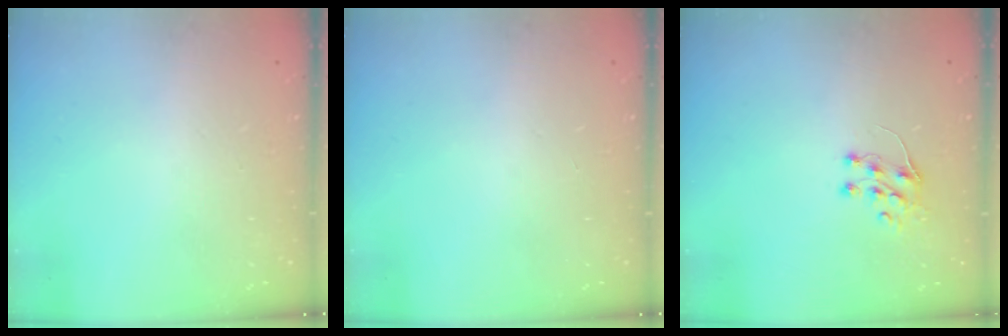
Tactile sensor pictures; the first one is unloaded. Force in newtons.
{"total": 0.0}
{"total": 6.0, "press": 5.9, "slide": 0.7}